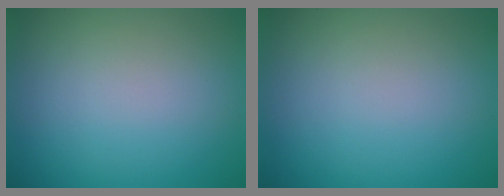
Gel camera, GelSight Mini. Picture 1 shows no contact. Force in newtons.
{"total": 0.0}